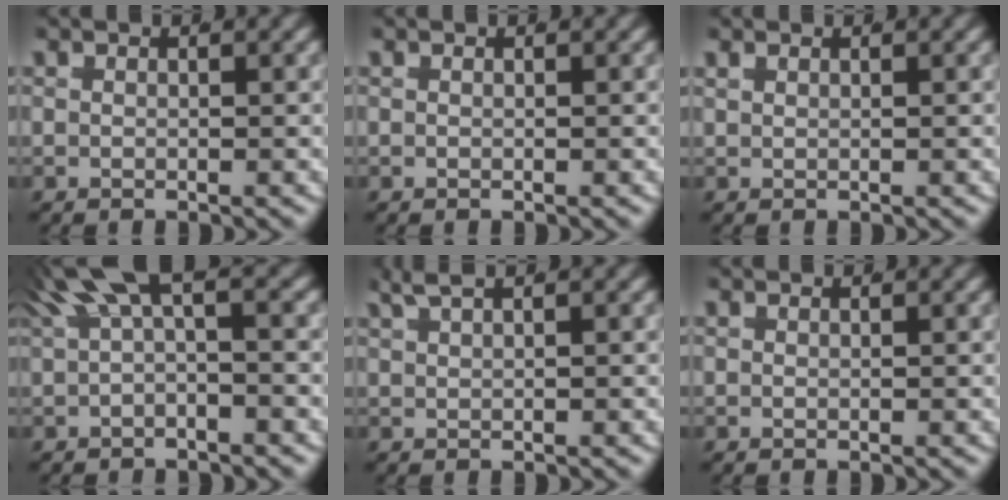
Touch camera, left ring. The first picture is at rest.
{"total": 0.0}
{"total": 0.6, "force": [0.4, 0.4, 0.3], "torque": [-0.006, 0.001, 0.008]}
{"total": 4.3, "force": [1.6, 1.9, 3.5], "torque": [-0.062, 0.009, 0.024]}
{"total": 2.2, "force": [1.7, 0.6, 1.3], "torque": [-0.024, 0.012, 0.026]}
{"total": 0.0}